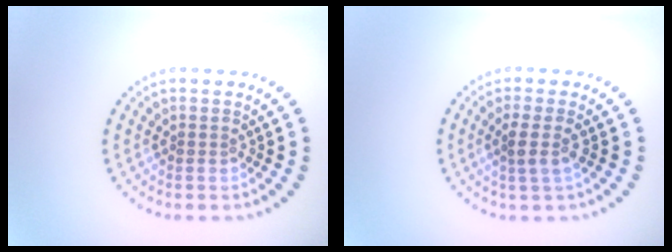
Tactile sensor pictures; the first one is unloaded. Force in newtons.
{"total": 2.0, "press": 1.6, "slide": 1.2}